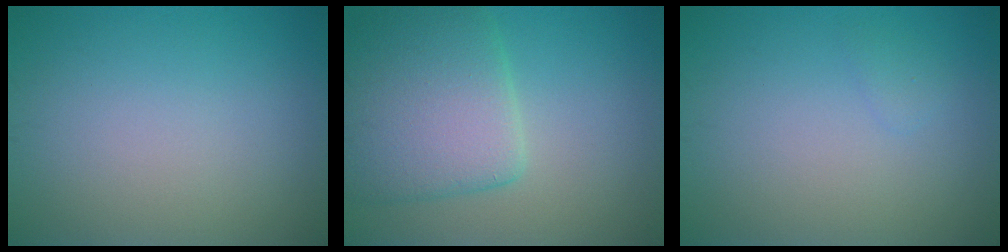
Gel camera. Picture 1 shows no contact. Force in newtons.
{"total": 7.2, "press": 7.2, "slide": 0.4}
{"total": 0.7, "press": 0.7, "slide": 0.0}